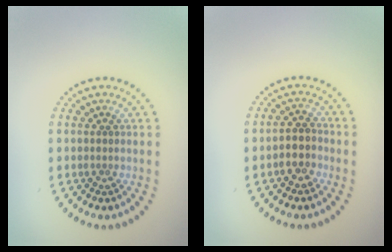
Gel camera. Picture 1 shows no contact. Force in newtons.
{"total": 2.4, "press": 2.2, "slide": 1.0}